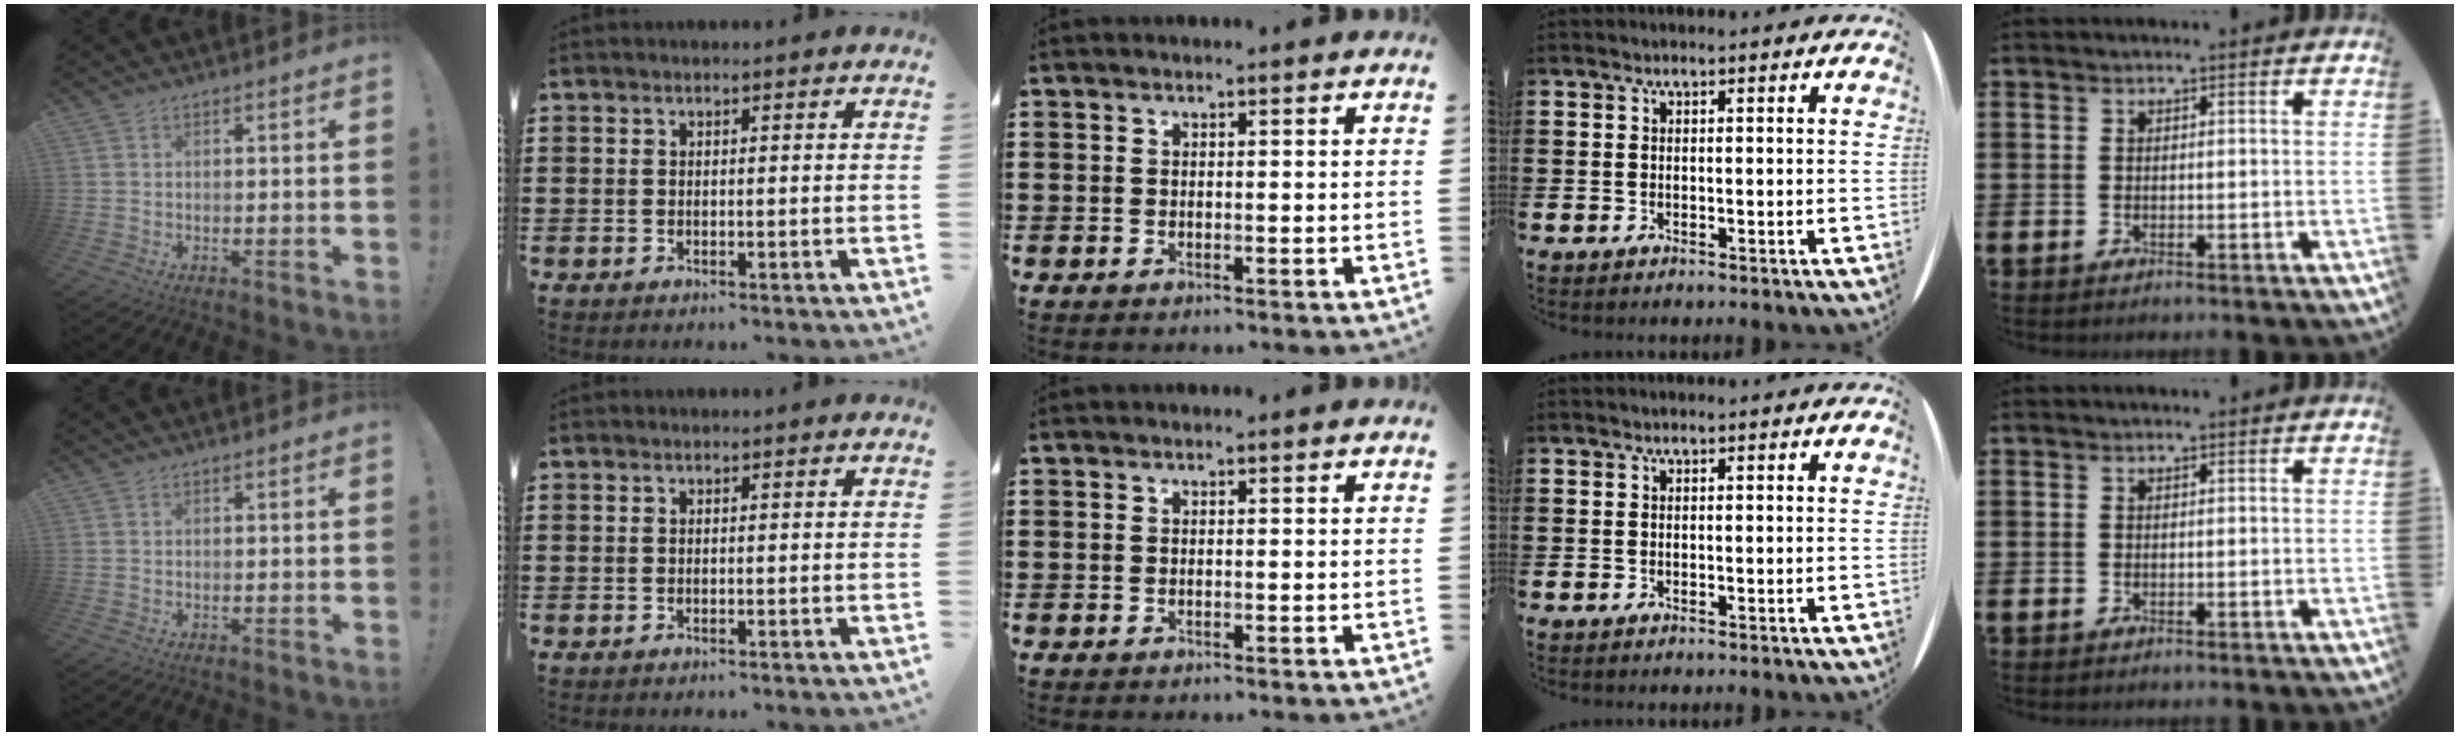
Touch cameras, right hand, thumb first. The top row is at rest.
{}